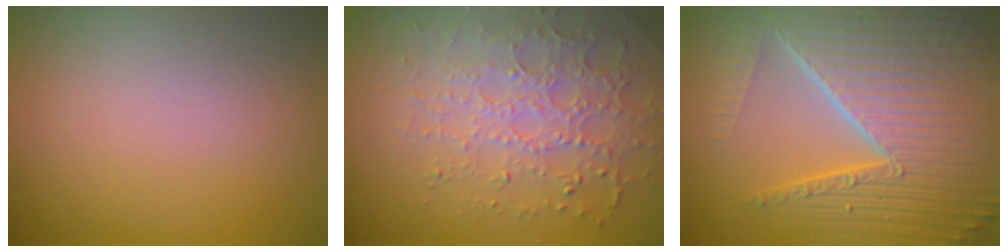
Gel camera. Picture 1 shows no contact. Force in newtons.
{"total": 4.6, "press": 4.0, "slide": 2.2}
{"total": 10.1, "press": 6.3, "slide": 7.9}